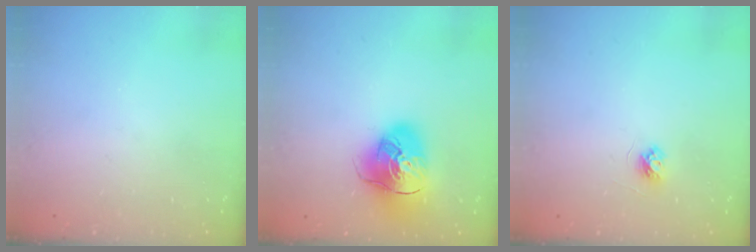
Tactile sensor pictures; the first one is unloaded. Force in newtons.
{"total": 16.2, "press": 16.0, "slide": 2.4}
{"total": 3.7, "press": 3.6, "slide": 0.4}